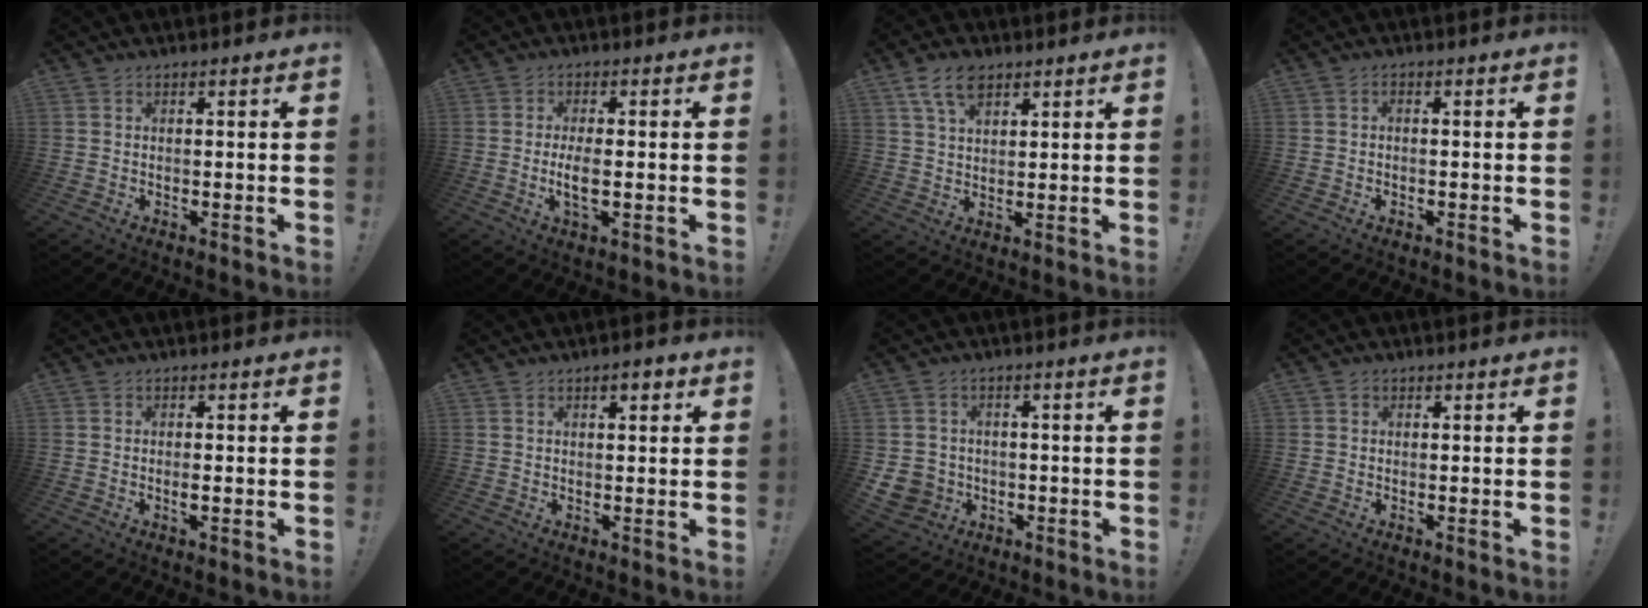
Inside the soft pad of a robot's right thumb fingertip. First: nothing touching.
{"total": 5.6, "force": [-0.9, 1.8, 5.3], "torque": [-0.114, -0.011, -0.022]}
{"total": 8.3, "force": [5.1, 4.4, 4.8], "torque": [-0.081, -0.013, 0.096]}
{"total": 1.1, "force": [-0.6, 0.2, 0.9], "torque": [-0.016, 0.003, -0.011]}
{"total": 1.6, "force": [-0.3, 0.3, 1.6], "torque": [-0.019, -0.005, -0.007]}
{"total": 3.1, "force": [1.5, 1.2, 2.4], "torque": [-0.032, -0.004, 0.022]}
{"total": 6.5, "force": [-1.3, 6.0, 2.2], "torque": [-0.051, 0.007, -0.020]}
{"total": 0.9, "force": [0.5, 0.8, 0.1], "torque": [0.007, -0.001, 0.007]}